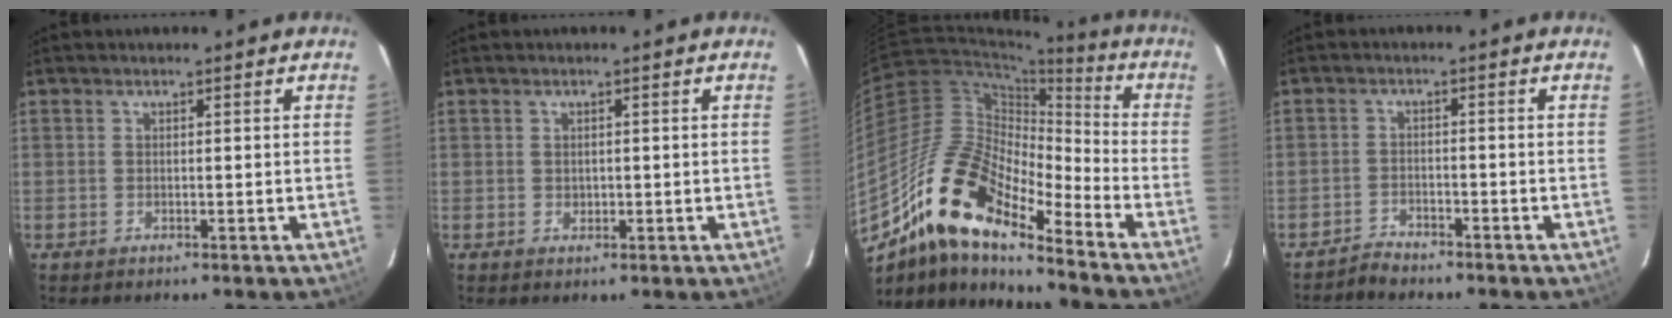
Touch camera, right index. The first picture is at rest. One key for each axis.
{"total": 1.2, "fx": 0.1, "fy": 1.1, "fz": 0.4, "tx": -0.004, "ty": 0.001, "tz": 0.004}
{"total": 17.7, "fx": -12.8, "fy": 5.0, "fz": 11.2, "tx": -0.191, "ty": -0.008, "tz": -0.257}
{"total": 3.0, "fx": -2.9, "fy": 0.9, "fz": 0.2, "tx": -0.014, "ty": 0.002, "tz": -0.052}